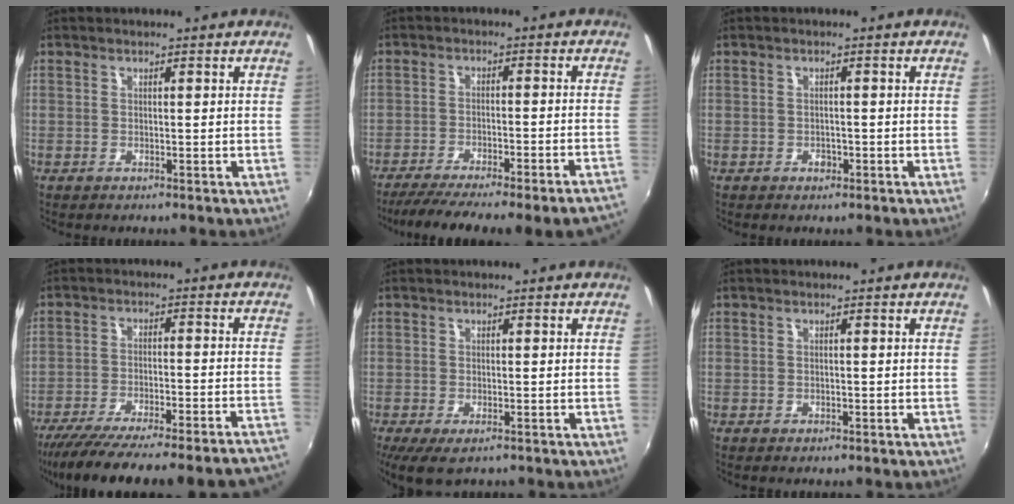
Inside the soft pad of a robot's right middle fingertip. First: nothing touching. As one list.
[{"total": 16.8, "force": [-14.7, 0.1, 8.2], "torque": [-0.137, -0.034, -0.208]}, {"total": 1.4, "force": [-0.8, 1.1, 0.5], "torque": [-0.009, -0.001, -0.011]}, {"total": 23.4, "force": [-21.0, 1.2, 10.3], "torque": [-0.163, -0.044, -0.296]}, {"total": 5.7, "force": [-3.4, 2.4, 3.9], "torque": [-0.079, -0.029, -0.053]}, {"total": 1.0, "force": [-0.7, 0.6, 0.3], "torque": [-0.007, -0.003, -0.011]}]